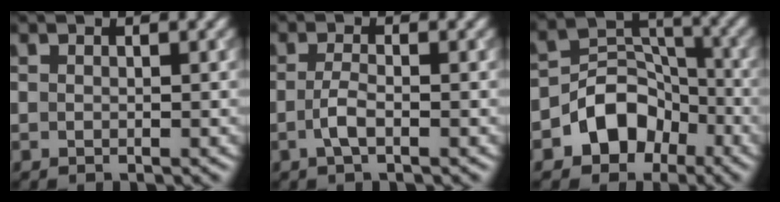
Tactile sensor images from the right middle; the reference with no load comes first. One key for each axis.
{"total": 1.7, "fx": -0.6, "fy": 0.5, "fz": 1.6, "tx": -0.034, "ty": -0.001, "tz": -0.015}
{"total": 5.9, "fx": -3.1, "fy": 4.5, "fz": 2.3, "tx": -0.016, "ty": 0.004, "tz": -0.061}